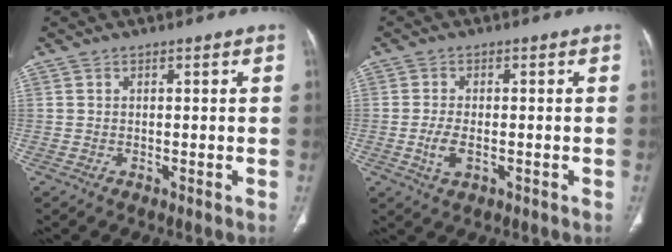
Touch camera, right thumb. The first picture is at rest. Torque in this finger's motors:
{"motor_torque": [-0.25, 0.24, 0.09, 0.57, 0.07]}